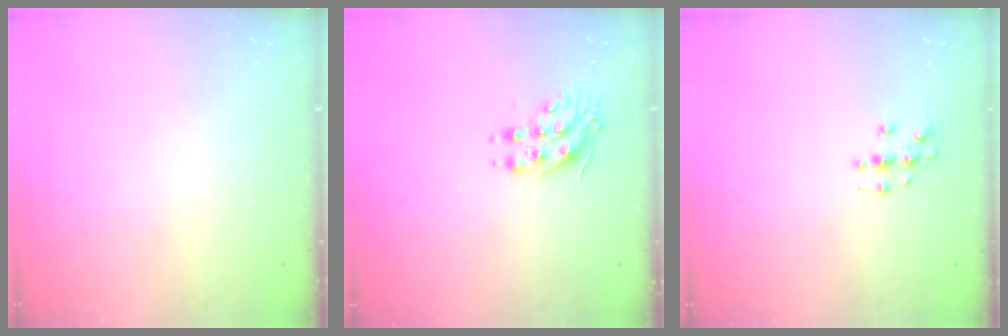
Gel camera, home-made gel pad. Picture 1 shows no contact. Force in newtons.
{"total": 8.2, "press": 8.2, "slide": 0.4}
{"total": 2.7, "press": 2.7, "slide": 0.3}